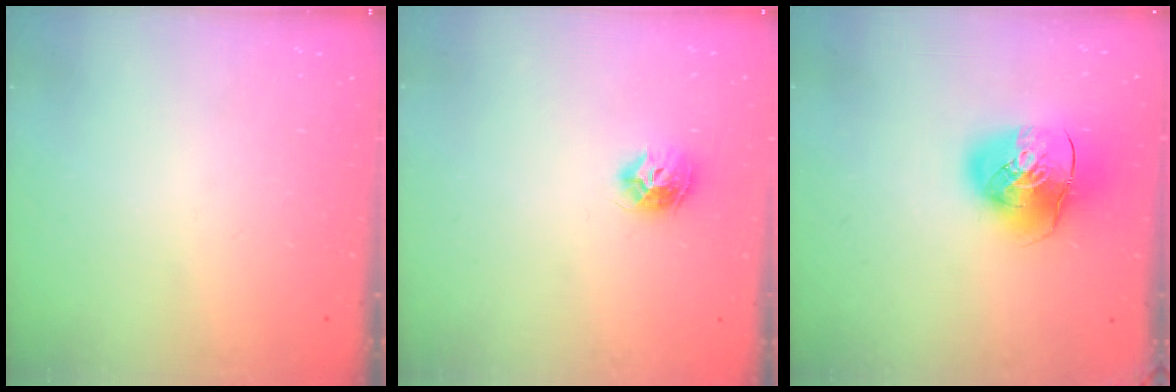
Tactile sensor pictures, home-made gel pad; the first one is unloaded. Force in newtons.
{"total": 8.8, "press": 8.8, "slide": 0.2}
{"total": 12.1, "press": 11.9, "slide": 1.9}